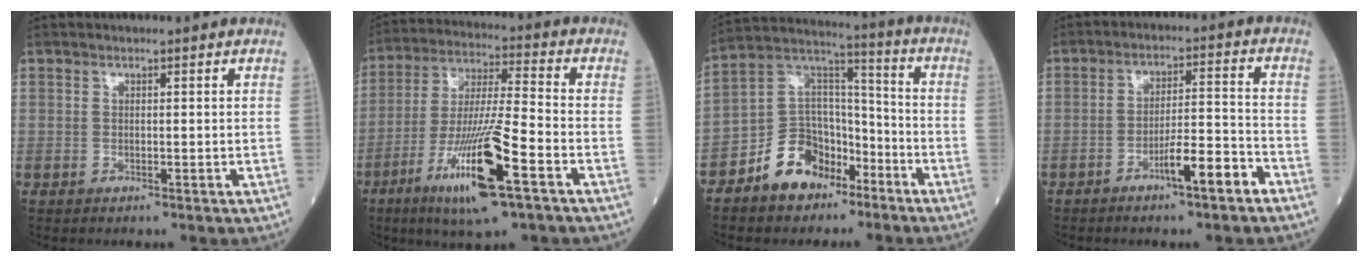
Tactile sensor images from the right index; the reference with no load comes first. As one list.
[{"total": 15.7, "force": [-7.2, 0.8, 13.9], "torque": [-0.272, -0.024, -0.128]}, {"total": 11.4, "force": [-6.8, 7.8, 4.8], "torque": [-0.093, 0.040, -0.121]}, {"total": 7.0, "force": [-4.3, 0.6, 5.5], "torque": [-0.085, 0.010, -0.070]}]